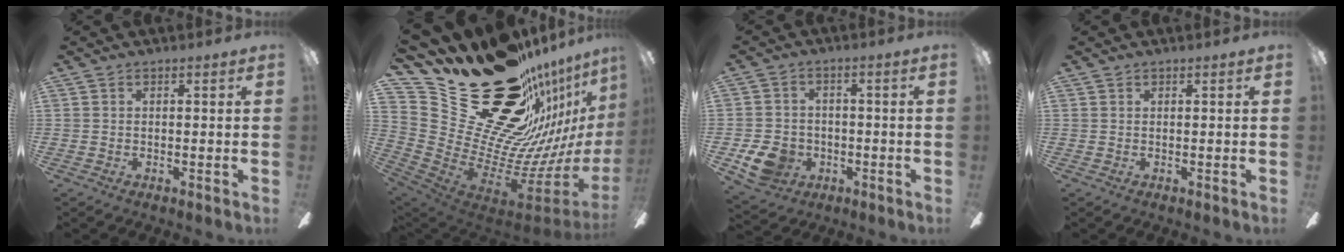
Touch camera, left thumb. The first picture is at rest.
{"total": 33.1, "force": [20.3, 18.8, 18.2], "torque": [-0.214, -0.189, 0.437]}
{"total": 8.8, "force": [-3.6, 7.0, 4.0], "torque": [-0.094, 0.023, -0.065]}
{"total": 0.0}